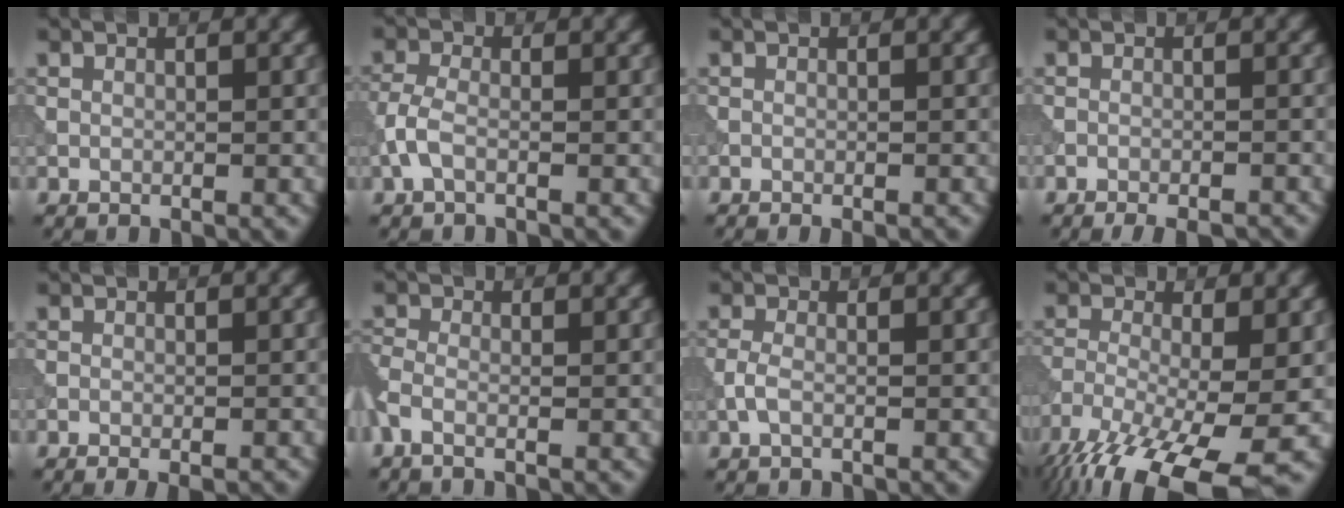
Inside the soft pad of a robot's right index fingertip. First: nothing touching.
{"total": 2.3, "force": [-1.0, 1.0, 1.8], "torque": [-0.046, 0.003, -0.029]}
{"total": 1.2, "force": [-0.9, 0.2, 0.7], "torque": [-0.001, -0.002, -0.010]}
{"total": 3.8, "force": [-3.3, 0.8, 1.7], "torque": [-0.022, 0.002, -0.040]}
{"total": 2.1, "force": [-1.4, 0.5, 1.5], "torque": [-0.014, -0.002, -0.017]}
{"total": 2.3, "force": [-1.2, 0.8, 1.8], "torque": [-0.045, -0.011, -0.038]}
{"total": 1.5, "force": [-0.5, 0.6, 1.2], "torque": [-0.032, 0.002, -0.017]}
{"total": 13.3, "force": [-7.5, 3.9, 10.3], "torque": [-0.203, -0.021, -0.130]}